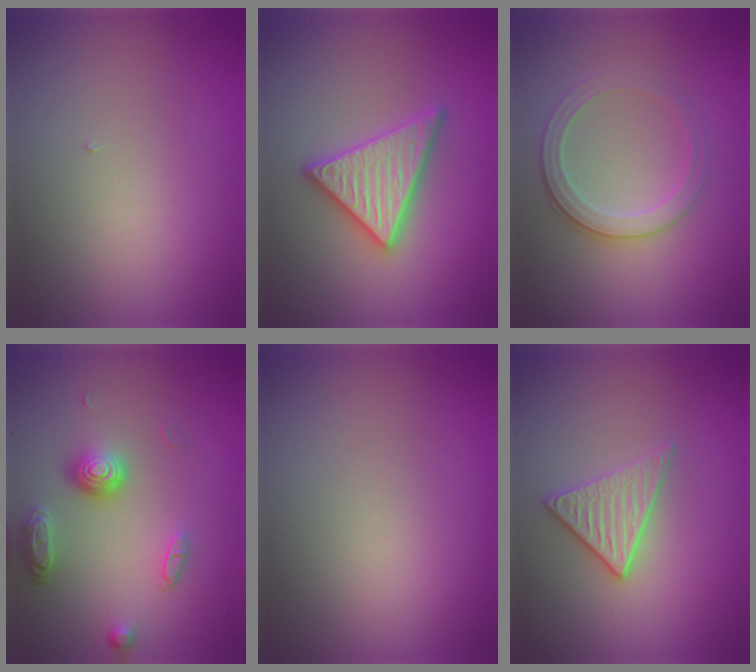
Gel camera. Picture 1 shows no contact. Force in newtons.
{"total": 4.9, "press": 4.8, "slide": 0.6}
{"total": 2.8, "press": 2.7, "slide": 0.8}
{"total": 3.7, "press": 2.8, "slide": 2.3}
{"total": 0.0}
{"total": 2.9, "press": 2.7, "slide": 1.1}